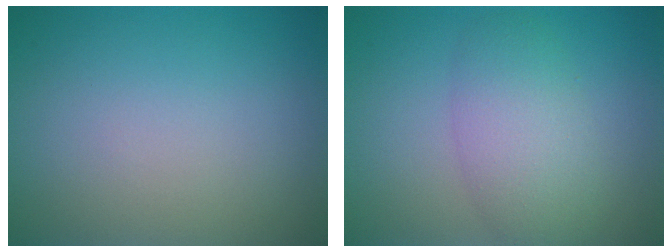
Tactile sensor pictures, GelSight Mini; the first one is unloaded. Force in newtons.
{"total": 4.5, "press": 4.5, "slide": 0.3}